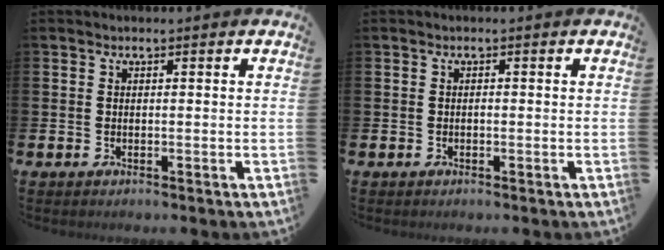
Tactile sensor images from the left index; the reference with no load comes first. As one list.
[{"total": 0.0}]